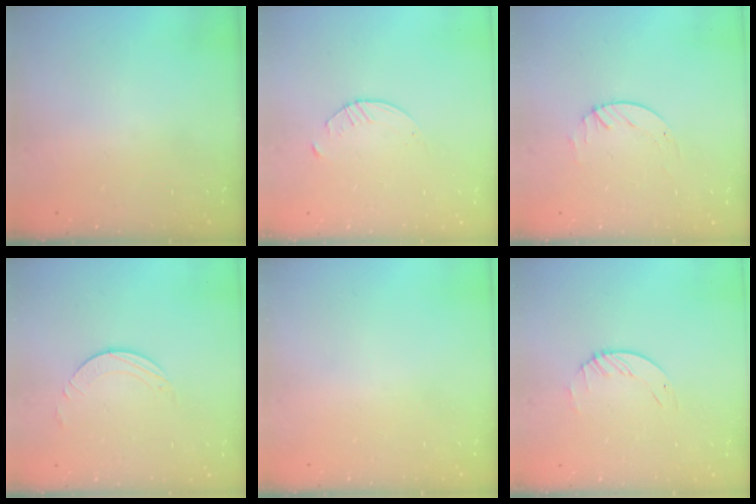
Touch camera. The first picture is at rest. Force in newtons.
{"total": 2.0, "press": 2.0, "slide": 0.3}
{"total": 1.7, "press": 1.7, "slide": 0.2}
{"total": 1.6, "press": 1.6, "slide": 0.2}
{"total": 0.0}
{"total": 1.6, "press": 1.6, "slide": 0.2}